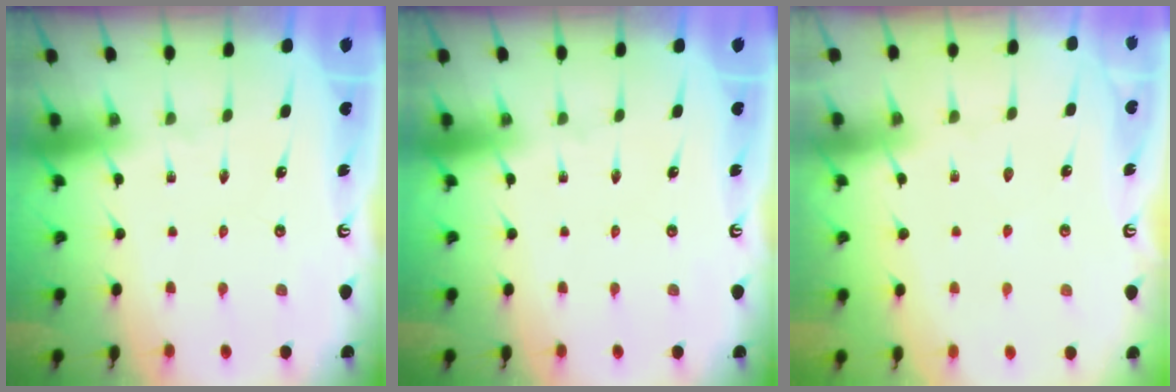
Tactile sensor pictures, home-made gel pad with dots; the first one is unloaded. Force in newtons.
{"total": 0.0}
{"total": 2.5, "press": 2.5, "slide": 0.4}